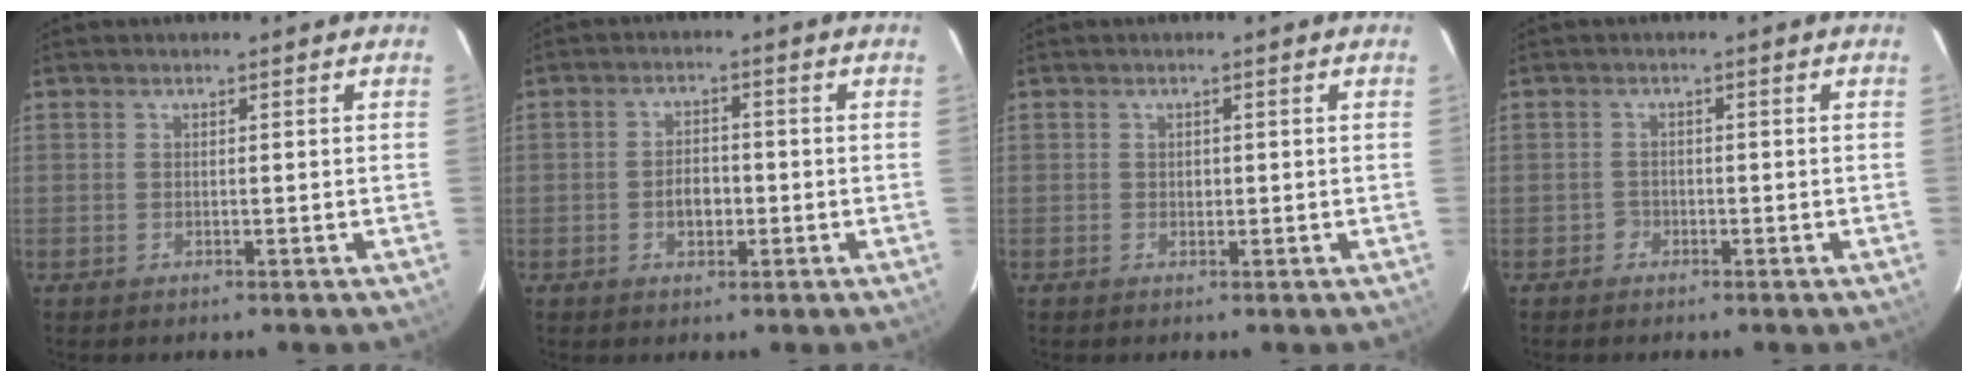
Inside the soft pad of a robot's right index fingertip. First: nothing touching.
{"total": 3.8, "force": [-1.1, 2.5, 2.6], "torque": [-0.048, 0.007, -0.015]}
{"total": 0.8, "force": [-0.1, 0.7, 0.3], "torque": [-0.003, 0.002, 0.000]}
{"total": 1.5, "force": [-0.9, 1.1, 0.0], "torque": [0.001, 0.004, -0.016]}